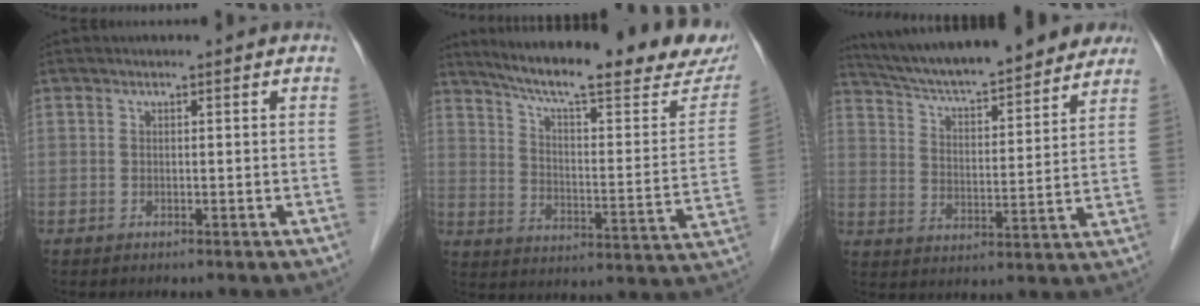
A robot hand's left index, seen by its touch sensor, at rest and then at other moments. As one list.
[{"total": 25.8, "force": [21.6, 2.7, 13.8], "torque": [-0.212, -0.040, 0.289]}, {"total": 21.4, "force": [18.9, 3.4, 9.3], "torque": [-0.149, 0.019, 0.272]}]